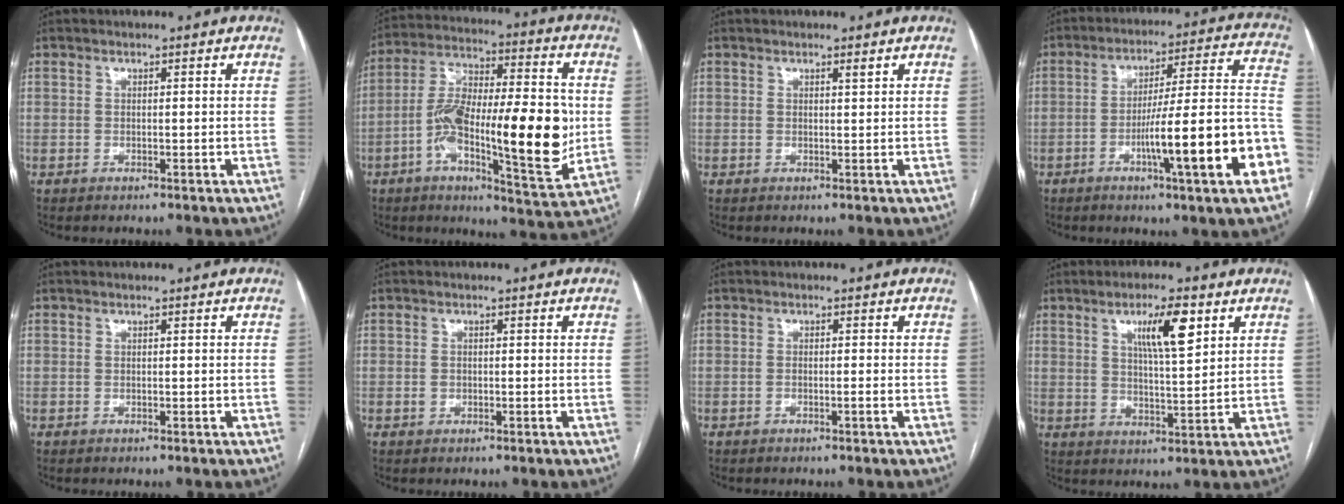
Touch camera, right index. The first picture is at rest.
{"total": 20.9, "force": [-2.9, 4.8, 20.1], "torque": [-0.332, 0.013, -0.044]}
{"total": 0.6, "force": [0.5, -0.1, 0.4], "torque": [-0.010, 0.000, 0.010]}
{"total": 18.9, "force": [-6.9, 0.3, 17.6], "torque": [-0.204, 0.015, -0.098]}
{"total": 0.0}
{"total": 1.0, "force": [-0.2, 0.8, 0.6], "torque": [-0.009, 0.003, 0.001]}
{"total": 0.8, "force": [-0.4, -0.1, 0.7], "torque": [-0.013, 0.004, -0.004]}
{"total": 8.0, "force": [3.8, 1.2, 6.9], "torque": [-0.120, 0.003, 0.065]}